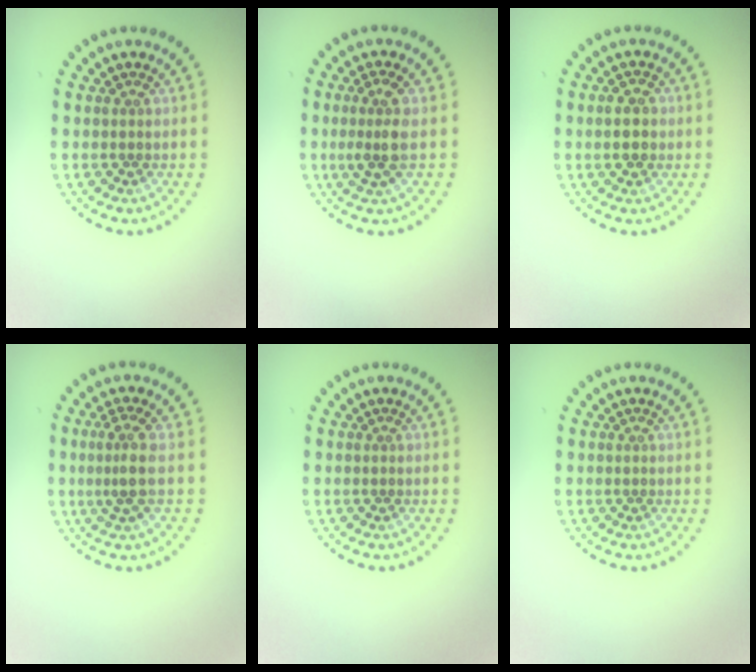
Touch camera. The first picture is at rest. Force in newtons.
{"total": 2.6, "press": 2.4, "slide": 1.2}
{"total": 3.4, "press": 3.4, "slide": 0.2}
{"total": 2.5, "press": 2.0, "slide": 1.5}
{"total": 0.0}
{"total": 0.0}